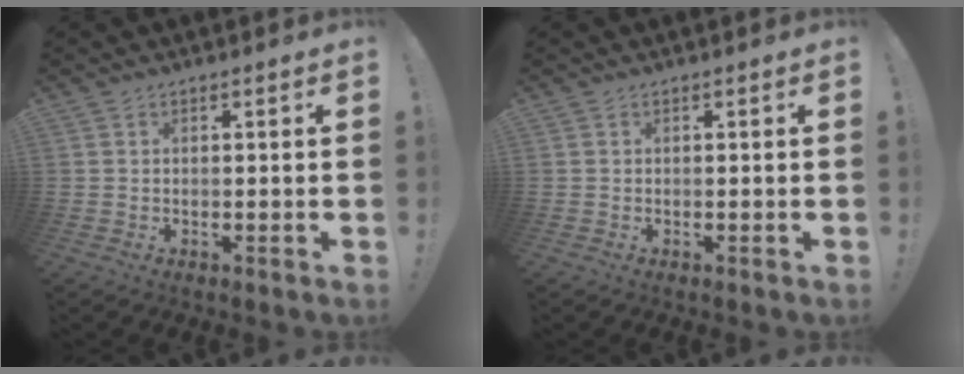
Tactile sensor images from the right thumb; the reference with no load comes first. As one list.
[{"total": 0.0}]